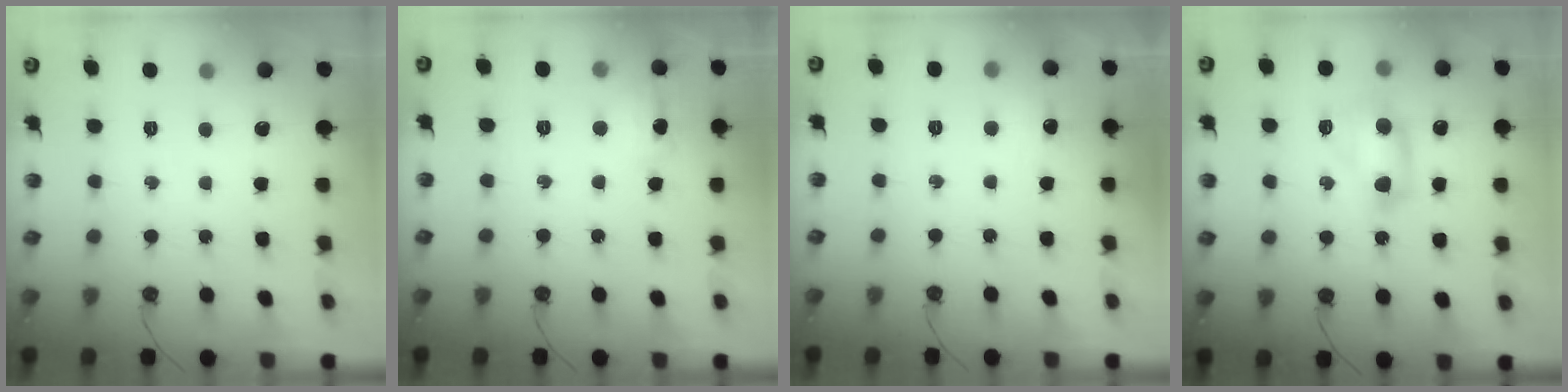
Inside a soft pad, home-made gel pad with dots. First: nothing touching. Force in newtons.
{"total": 7.2, "press": 7.2, "slide": 0.7}
{"total": 5.9, "press": 5.8, "slide": 0.7}
{"total": 10.0, "press": 9.9, "slide": 1.4}